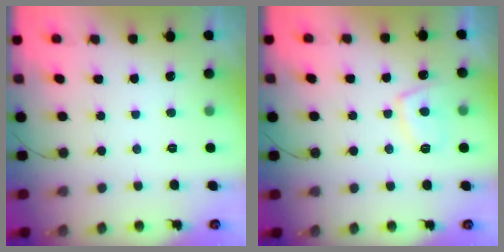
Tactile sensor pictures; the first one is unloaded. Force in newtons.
{"total": 7.3, "press": 7.2, "slide": 1.2}